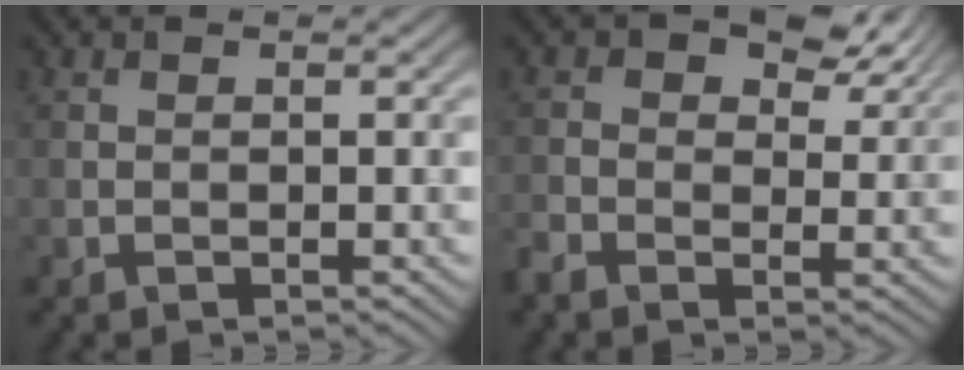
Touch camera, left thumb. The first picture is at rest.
{"total": 6.4, "force": [1.6, 4.4, 4.4], "torque": [-0.075, -0.004, 0.016]}